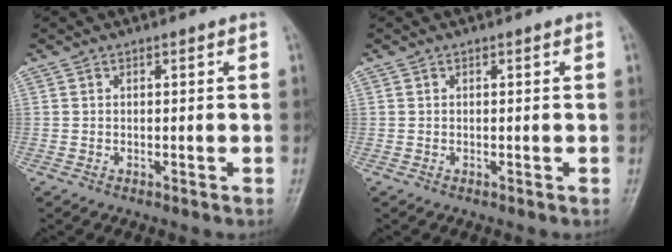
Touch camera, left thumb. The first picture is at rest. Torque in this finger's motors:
{"motor_torque": [-0.24, 0.03, 0.03, 0.00, -0.04]}